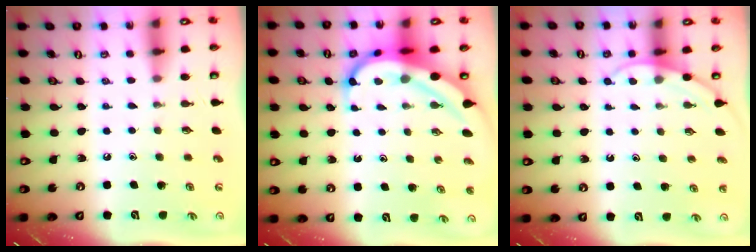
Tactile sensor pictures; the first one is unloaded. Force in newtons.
{"total": 8.0, "press": 7.9, "slide": 1.0}
{"total": 3.8, "press": 3.8, "slide": 0.3}